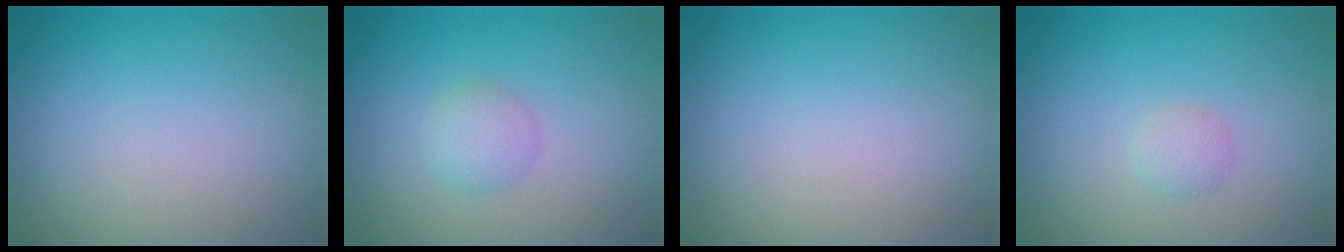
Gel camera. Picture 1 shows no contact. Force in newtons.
{"total": 1.9, "press": 1.9, "slide": 0.0}
{"total": 0.0}
{"total": 1.1, "press": 1.1, "slide": 0.1}